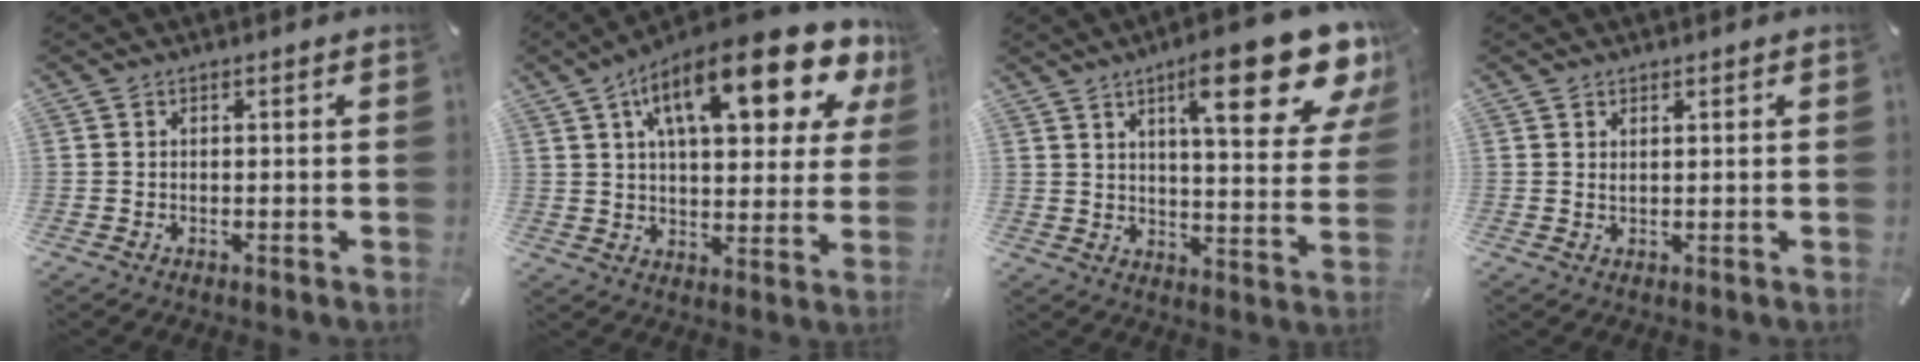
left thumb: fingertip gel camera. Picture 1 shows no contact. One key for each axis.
{"total": 21.7, "fx": 11.2, "fy": 8.2, "fz": 16.6, "tx": -0.252, "ty": -0.051, "tz": 0.176}
{"total": 22.1, "fx": 12.7, "fy": 6.9, "fz": 16.8, "tx": -0.234, "ty": -0.077, "tz": 0.196}
{"total": 1.1, "fx": 0.8, "fy": 0.4, "fz": 0.5, "tx": -0.009, "ty": 0.000, "tz": 0.016}